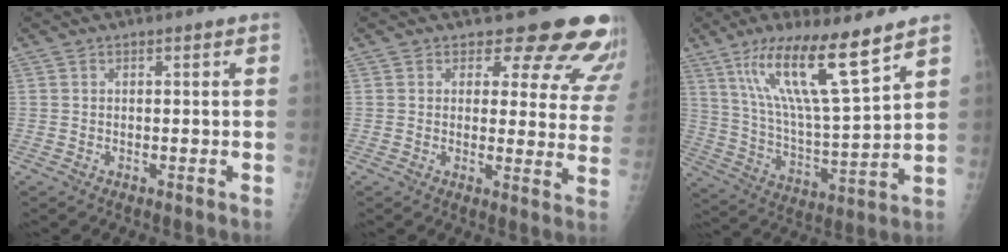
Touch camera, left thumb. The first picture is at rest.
{"total": 14.7, "force": [13.1, 5.4, 3.9], "torque": [0.012, -0.104, 0.124]}
{"total": 17.2, "force": [10.8, 2.5, 13.1], "torque": [-0.230, -0.060, 0.205]}